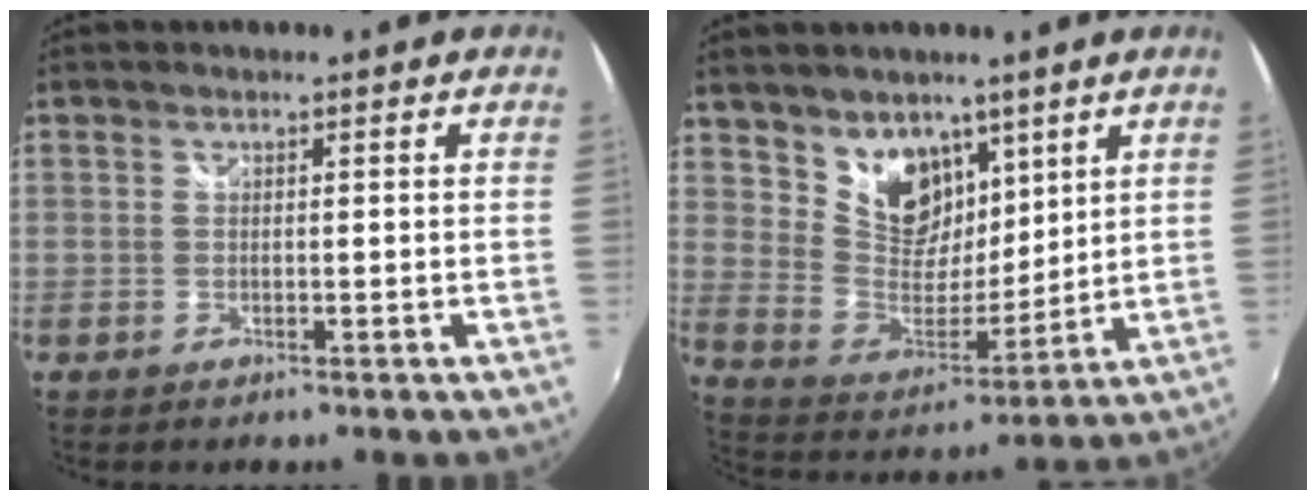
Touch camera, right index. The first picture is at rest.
{"total": 11.4, "force": [7.4, 7.6, 4.4], "torque": [-0.075, -0.004, 0.149]}